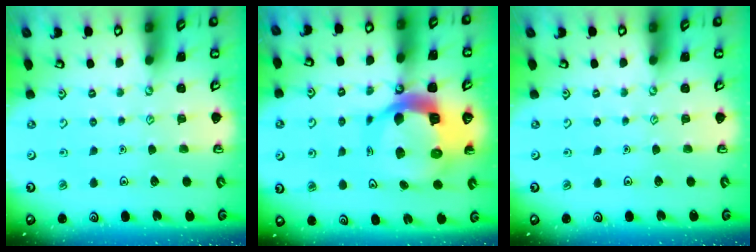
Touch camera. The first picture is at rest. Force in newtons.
{"total": 14.9, "press": 14.8, "slide": 1.8}
{"total": 0.0}